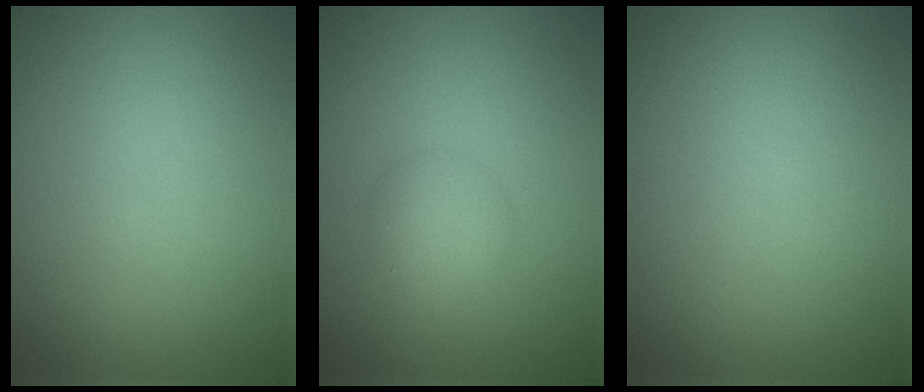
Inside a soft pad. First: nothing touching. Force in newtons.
{"total": 2.7, "press": 2.7, "slide": 0.1}
{"total": 0.0}